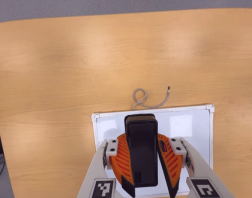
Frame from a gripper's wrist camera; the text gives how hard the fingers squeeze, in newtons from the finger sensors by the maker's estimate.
{"total": 11.3, "left": 10.8, "right": 11.8}